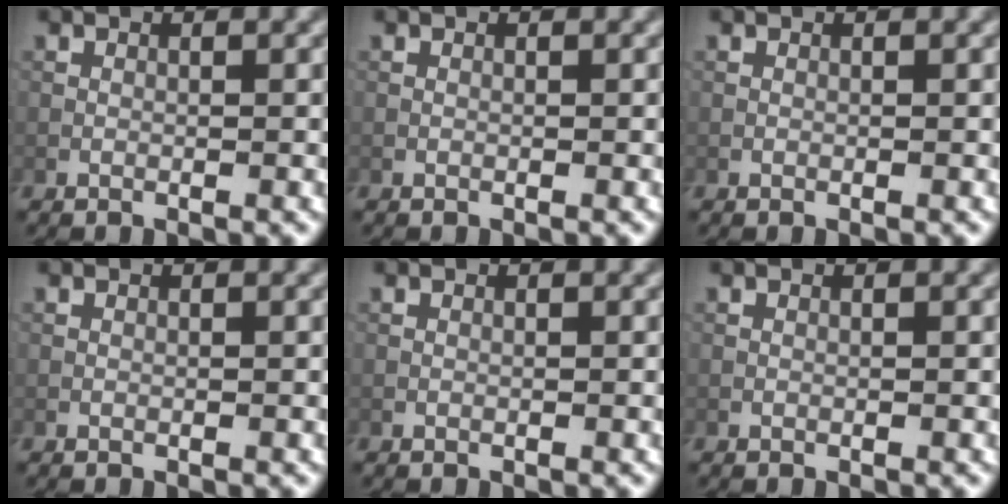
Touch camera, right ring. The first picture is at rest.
{"total": 0.0}
{"total": 0.0}
{"total": 0.0}
{"total": 0.0}
{"total": 0.0}